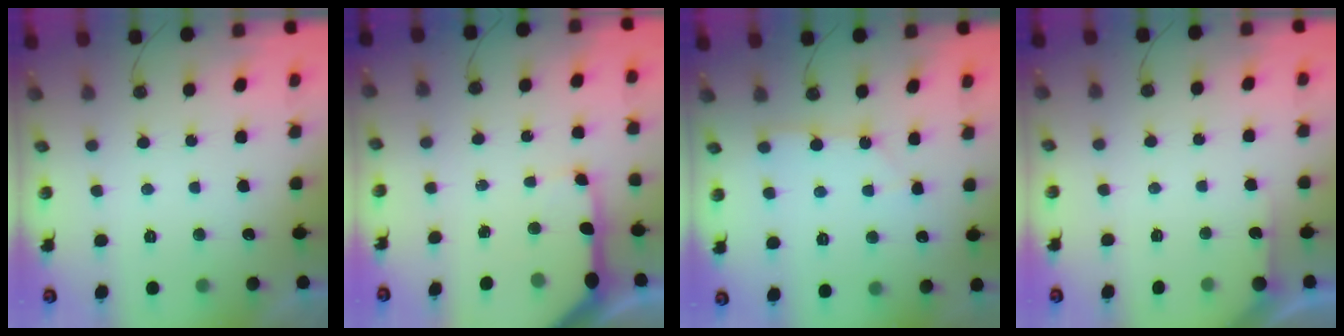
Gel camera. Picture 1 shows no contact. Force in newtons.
{"total": 12.3, "press": 12.2, "slide": 1.3}
{"total": 1.3, "press": 1.3, "slide": 0.1}
{"total": 2.7, "press": 2.7, "slide": 0.3}